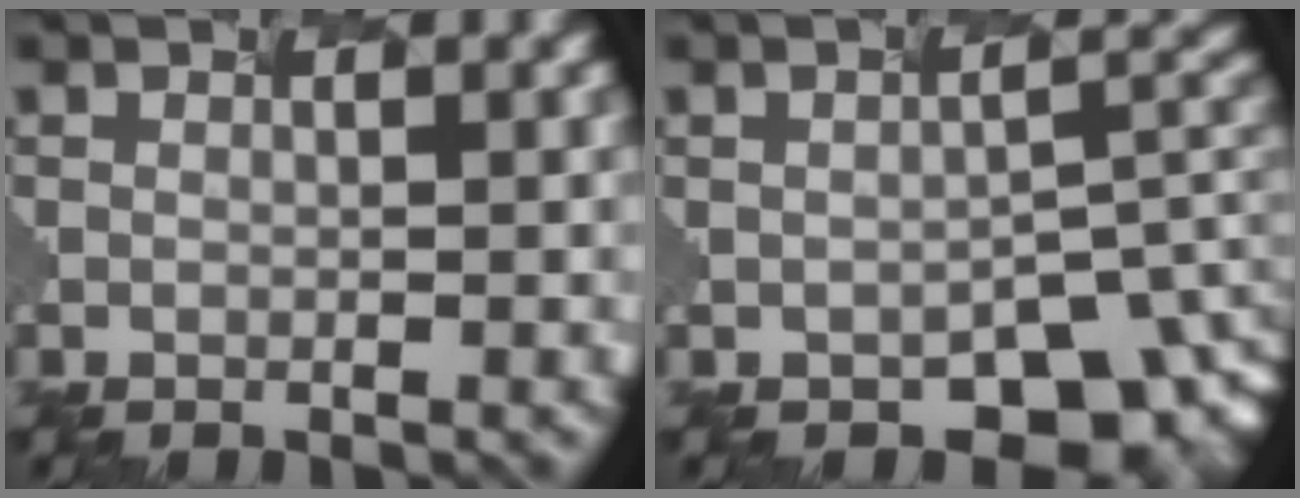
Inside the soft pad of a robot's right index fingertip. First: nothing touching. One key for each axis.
{"total": 6.7, "fx": -4.3, "fy": 3.2, "fz": 3.9, "tx": -0.054, "ty": -0.024, "tz": -0.028}